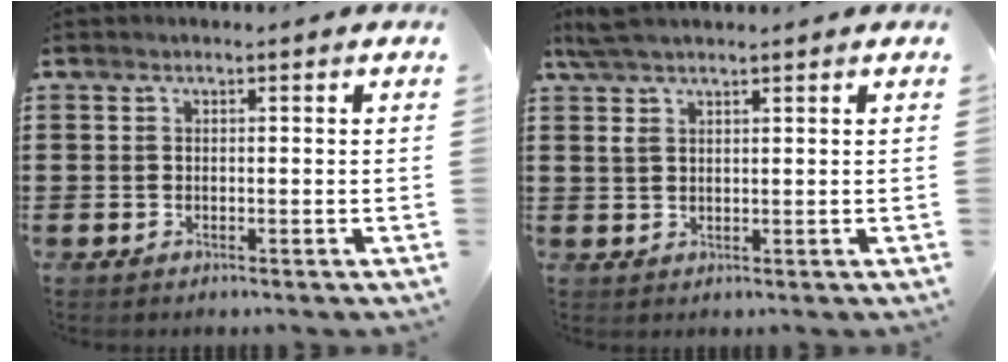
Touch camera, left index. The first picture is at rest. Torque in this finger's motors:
{"motor_torque": [1.45, -0.69, 0.28, 0.08]}